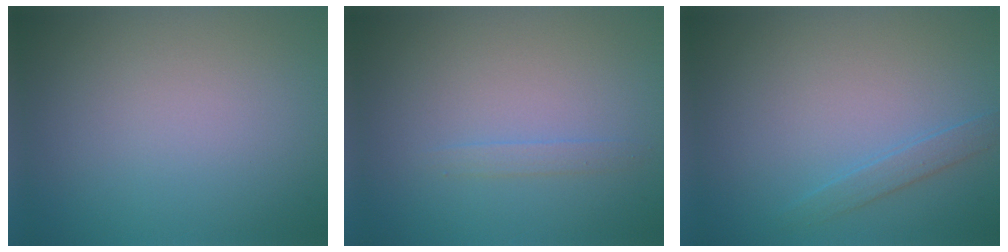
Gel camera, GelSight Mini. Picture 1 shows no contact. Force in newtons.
{"total": 0.8, "press": 0.8, "slide": 0.1}
{"total": 1.3, "press": 1.3, "slide": 0.1}